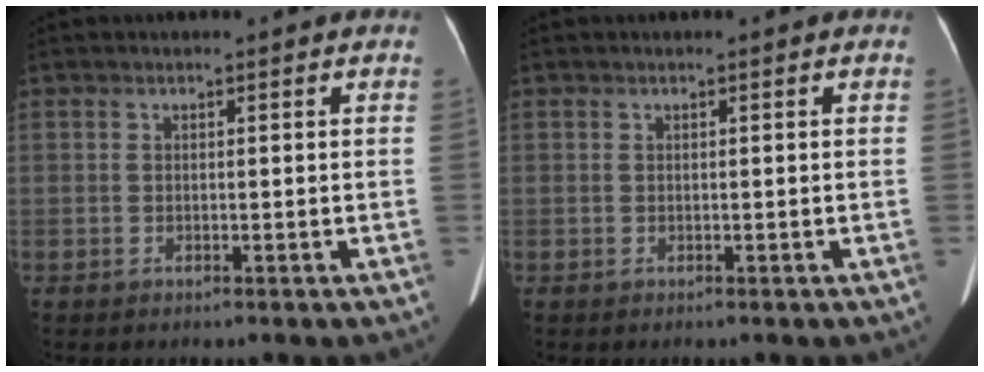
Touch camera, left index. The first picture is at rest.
{"total": 0.0}